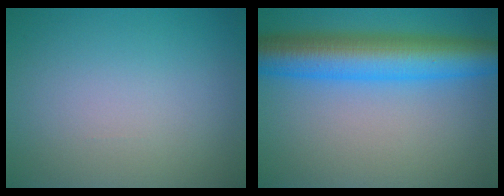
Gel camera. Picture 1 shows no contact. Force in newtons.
{"total": 9.3, "press": 9.3, "slide": 0.1}